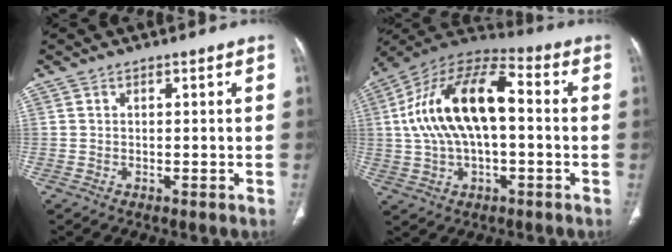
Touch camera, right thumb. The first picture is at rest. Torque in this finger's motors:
{"motor_torque": [2.29, 2.29, 1.46, -0.50, 0.54]}